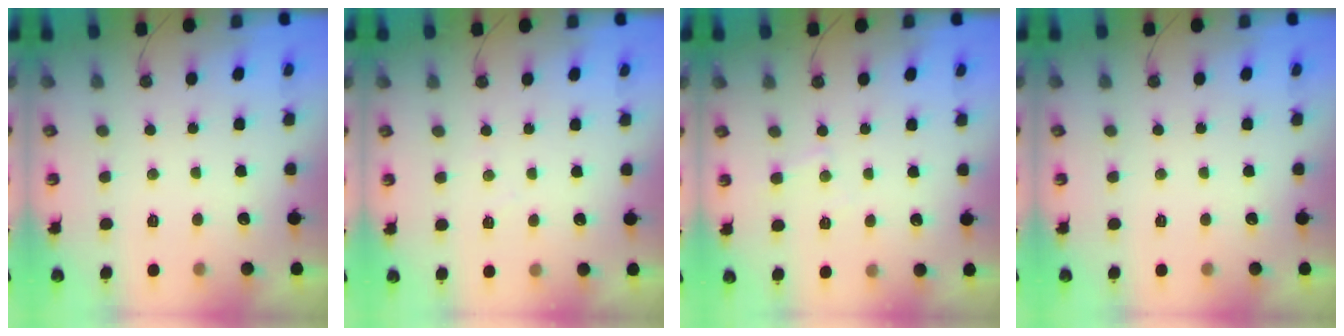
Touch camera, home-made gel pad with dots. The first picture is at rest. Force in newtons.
{"total": 4.0, "press": 3.9, "slide": 0.7}
{"total": 4.3, "press": 4.2, "slide": 0.7}
{"total": 0.0}